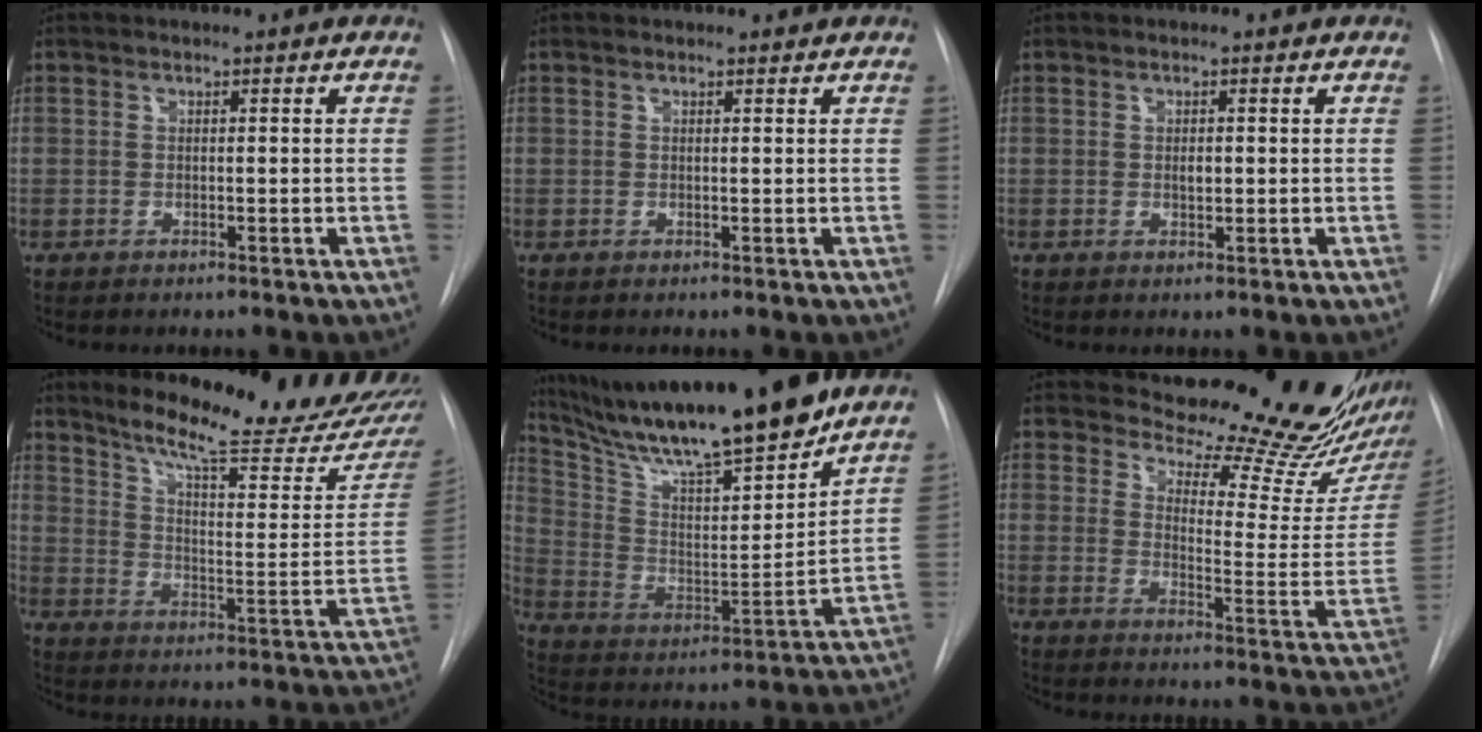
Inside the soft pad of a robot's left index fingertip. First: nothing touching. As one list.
[{"total": 0.9, "force": [0.8, 0.2, 0.1], "torque": [-0.008, 0.004, 0.011]}, {"total": 1.2, "force": [0.1, 0.6, 1.0], "torque": [-0.016, -0.001, 0.003]}, {"total": 22.7, "force": [20.6, 1.2, 9.5], "torque": [-0.137, -0.098, 0.270]}, {"total": 23.0, "force": [19.2, 1.6, 12.6], "torque": [-0.229, -0.013, 0.321]}, {"total": 21.8, "force": [19.8, 3.9, 8.2], "torque": [-0.106, -0.108, 0.242]}]